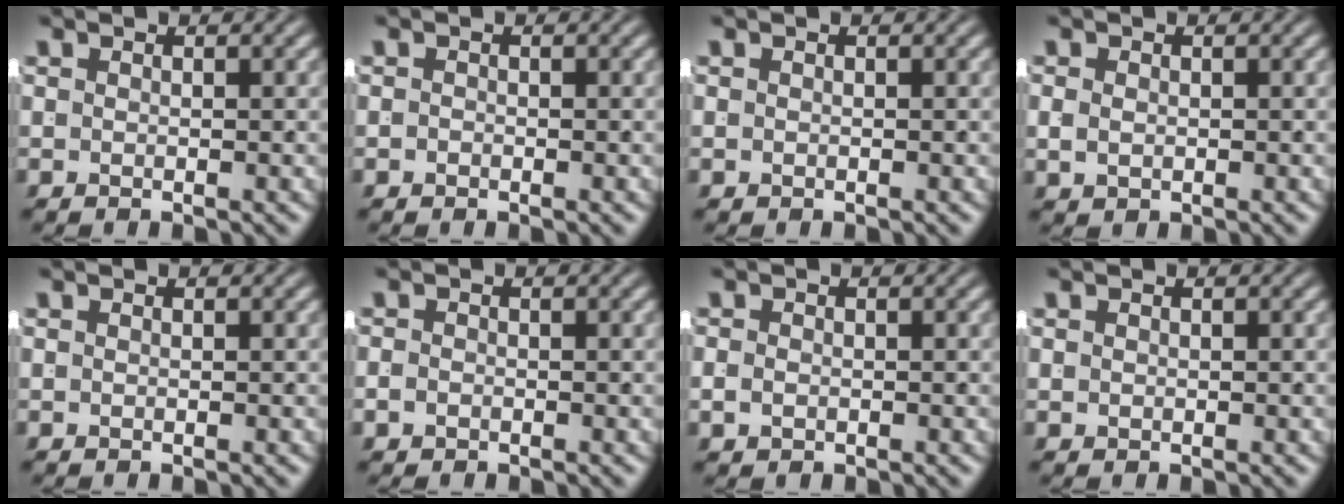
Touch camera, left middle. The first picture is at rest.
{"total": 0.6, "force": [-0.5, -0.2, -0.1], "torque": [0.004, -0.007, -0.005]}
{"total": 0.0}
{"total": 0.8, "force": [-0.2, 0.5, 0.7], "torque": [-0.015, -0.008, 0.008]}
{"total": 0.0}
{"total": 0.9, "force": [-0.8, 0.4, 0.3], "torque": [-0.011, -0.009, -0.010]}
{"total": 1.0, "force": [-0.6, 0.5, 0.5], "torque": [-0.017, -0.011, -0.003]}
{"total": 0.0}